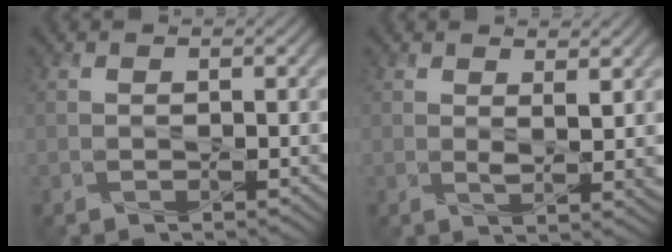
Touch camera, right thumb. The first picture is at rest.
{"total": 2.4, "force": [1.2, 0.5, 2.0], "torque": [-0.039, -0.010, 0.024]}